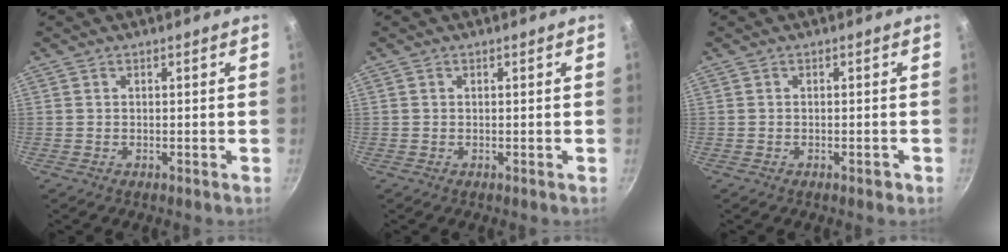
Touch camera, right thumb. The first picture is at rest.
{"total": 0.0}
{"total": 1.3, "force": [-0.7, 0.6, 0.9], "torque": [-0.012, 0.008, -0.006]}